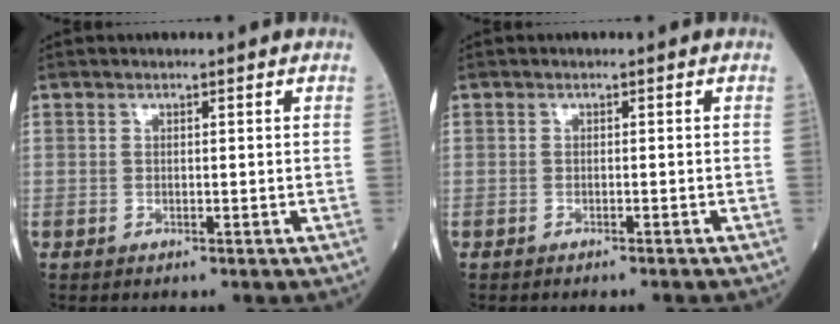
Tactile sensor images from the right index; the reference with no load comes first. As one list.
[{"total": 2.0, "force": [-1.9, -0.2, 0.8], "torque": [-0.014, 0.000, -0.023]}]